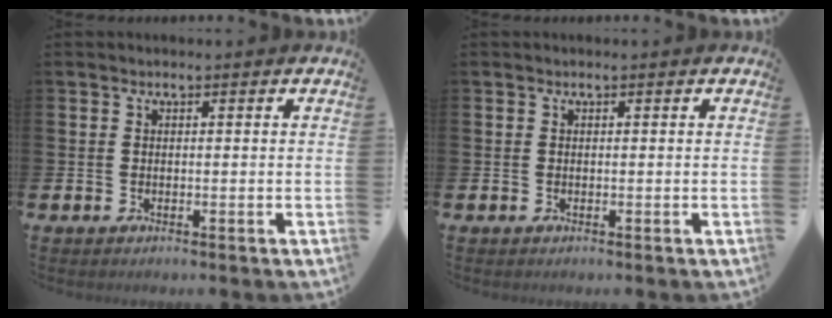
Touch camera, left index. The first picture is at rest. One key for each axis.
{"total": 0.0}